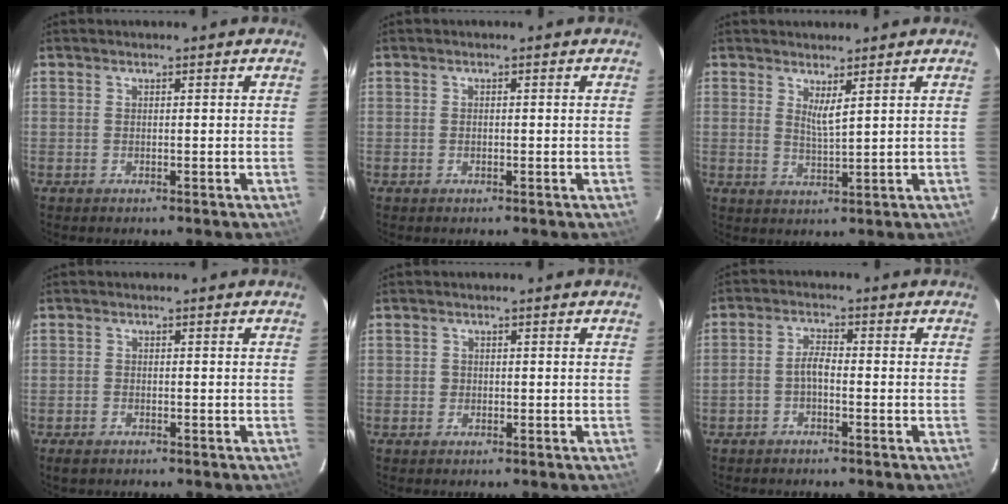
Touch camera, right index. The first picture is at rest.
{"total": 0.0}
{"total": 2.9, "force": [1.8, 0.2, 2.3], "torque": [-0.042, -0.009, 0.030]}
{"total": 1.7, "force": [-1.2, 1.0, 0.6], "torque": [-0.017, -0.002, -0.023]}
{"total": 1.1, "force": [-0.3, 1.1, 0.1], "torque": [-0.001, 0.003, -0.002]}
{"total": 2.8, "force": [-1.4, 1.1, 2.2], "torque": [-0.054, 0.011, -0.029]}